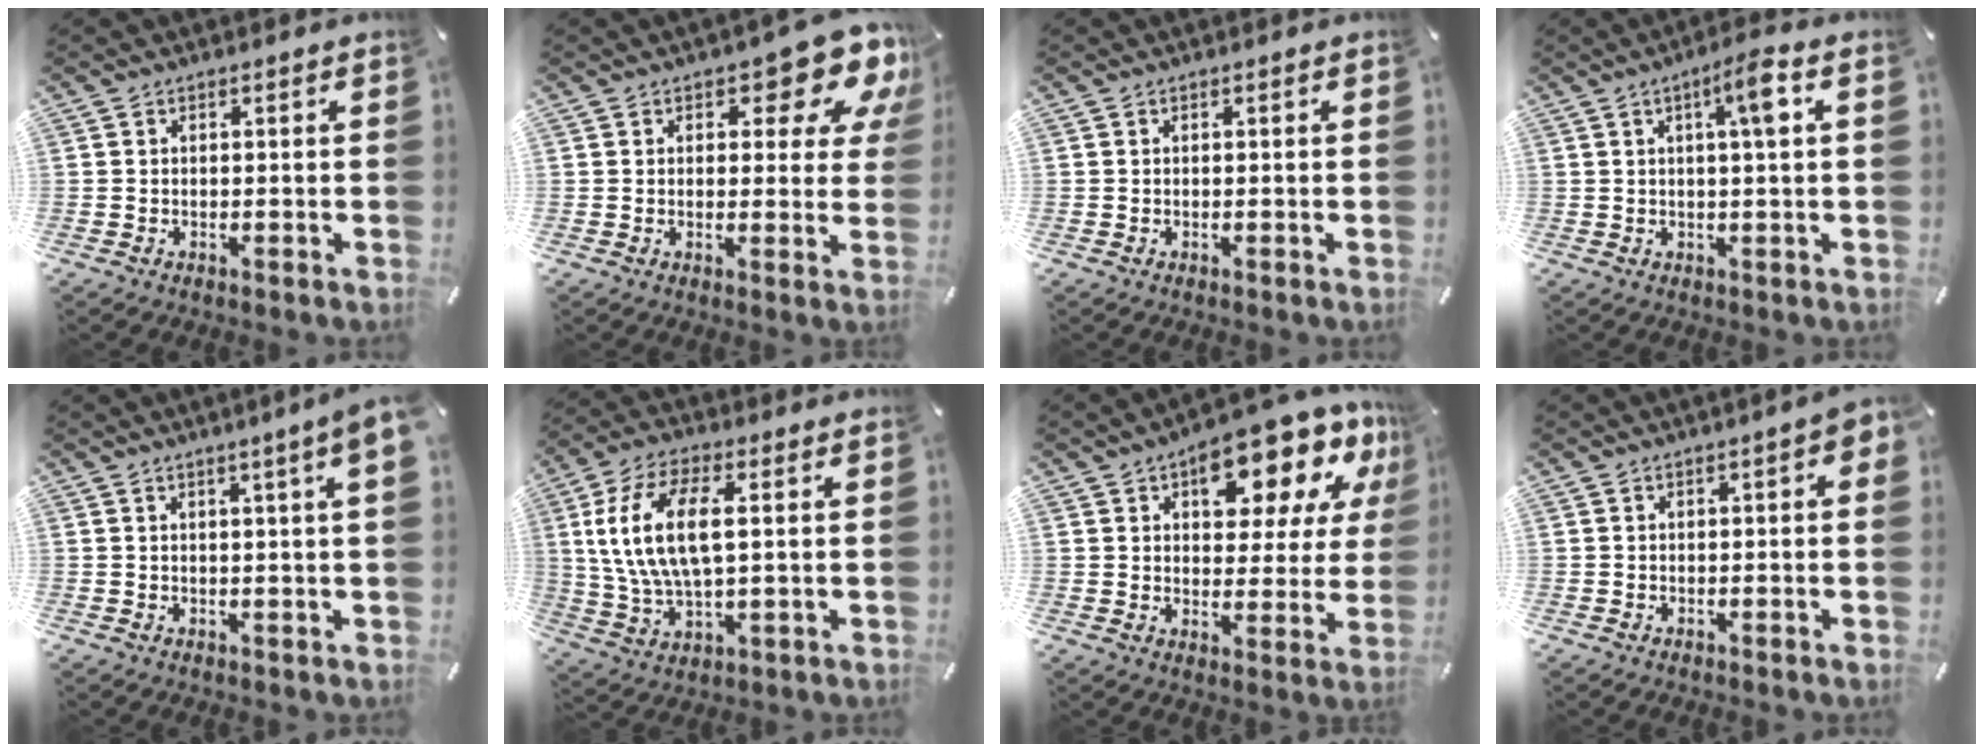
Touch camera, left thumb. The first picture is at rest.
{"total": 10.9, "force": [6.3, 4.8, 7.5], "torque": [-0.083, -0.040, 0.102]}
{"total": 0.0}
{"total": 6.5, "force": [2.0, 0.5, 6.2], "torque": [-0.107, -0.003, 0.025]}
{"total": 5.1, "force": [2.1, -0.1, 4.6], "torque": [-0.080, -0.004, 0.034]}
{"total": 14.3, "force": [3.1, 6.7, 12.3], "torque": [-0.270, 0.001, 0.053]}
{"total": 18.9, "force": [11.7, 8.5, 12.0], "torque": [-0.157, -0.078, 0.193]}
{"total": 2.8, "force": [0.4, 0.7, 2.7], "torque": [-0.040, 0.002, 0.004]}